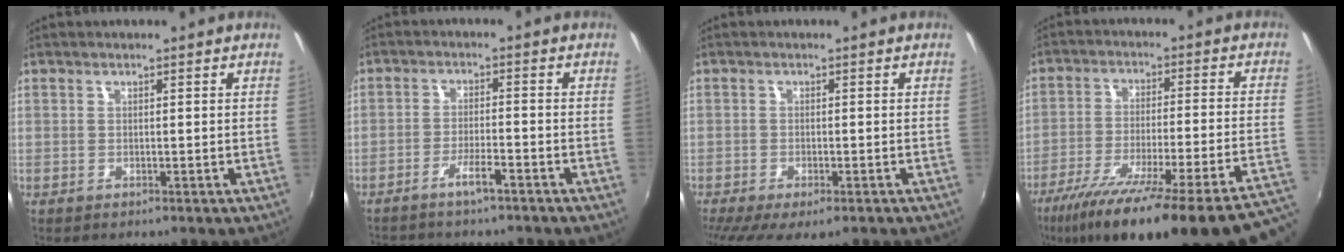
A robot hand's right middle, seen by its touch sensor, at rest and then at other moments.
{"total": 4.3, "force": [-3.6, 0.4, 2.3], "torque": [-0.062, 0.004, -0.066]}
{"total": 8.2, "force": [-5.7, 2.4, 5.3], "torque": [-0.117, -0.039, -0.089]}
{"total": 29.9, "force": [-23.3, 1.8, 18.6], "torque": [-0.274, -0.088, -0.335]}